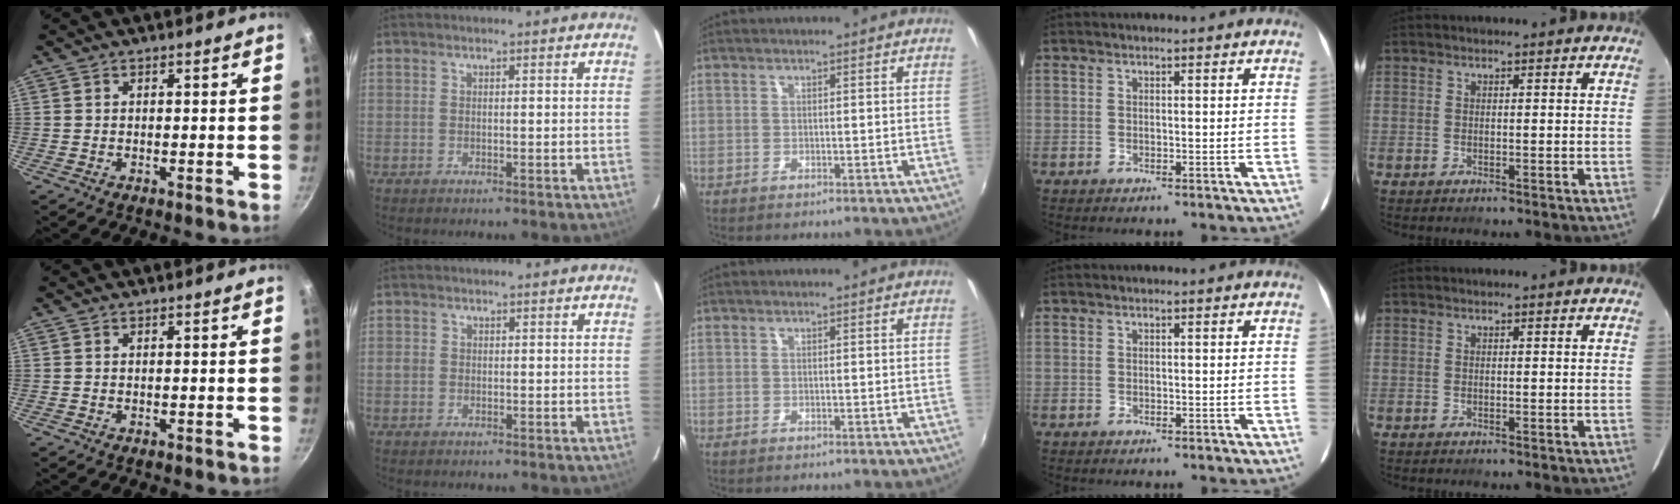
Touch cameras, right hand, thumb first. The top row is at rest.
{"index": {"total": 1.3, "force": [-0.3, 1.2, 0.2], "torque": [-0.002, -0.001, -0.007]}}